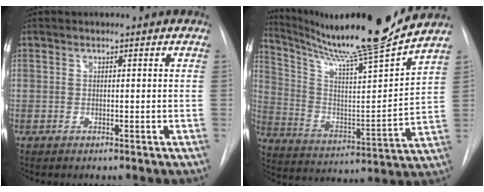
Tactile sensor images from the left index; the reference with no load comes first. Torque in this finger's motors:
{"motor_torque": [0.93, -1.20, 0.15, 0.07]}